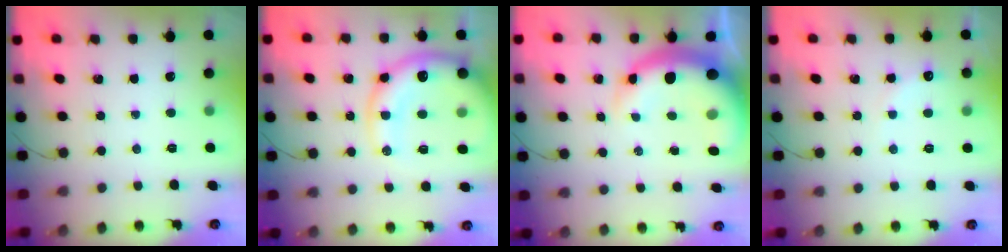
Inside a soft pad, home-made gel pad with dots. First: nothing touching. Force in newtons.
{"total": 17.8, "press": 17.4, "slide": 4.0}
{"total": 10.0, "press": 9.7, "slide": 2.6}
{"total": 7.4, "press": 7.2, "slide": 1.4}